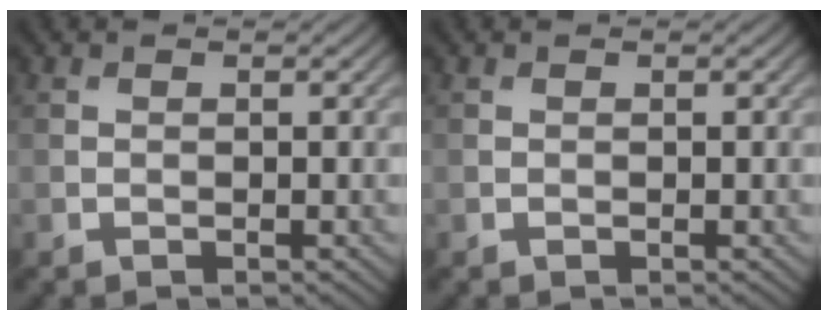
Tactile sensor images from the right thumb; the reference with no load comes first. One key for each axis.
{"total": 0.0}